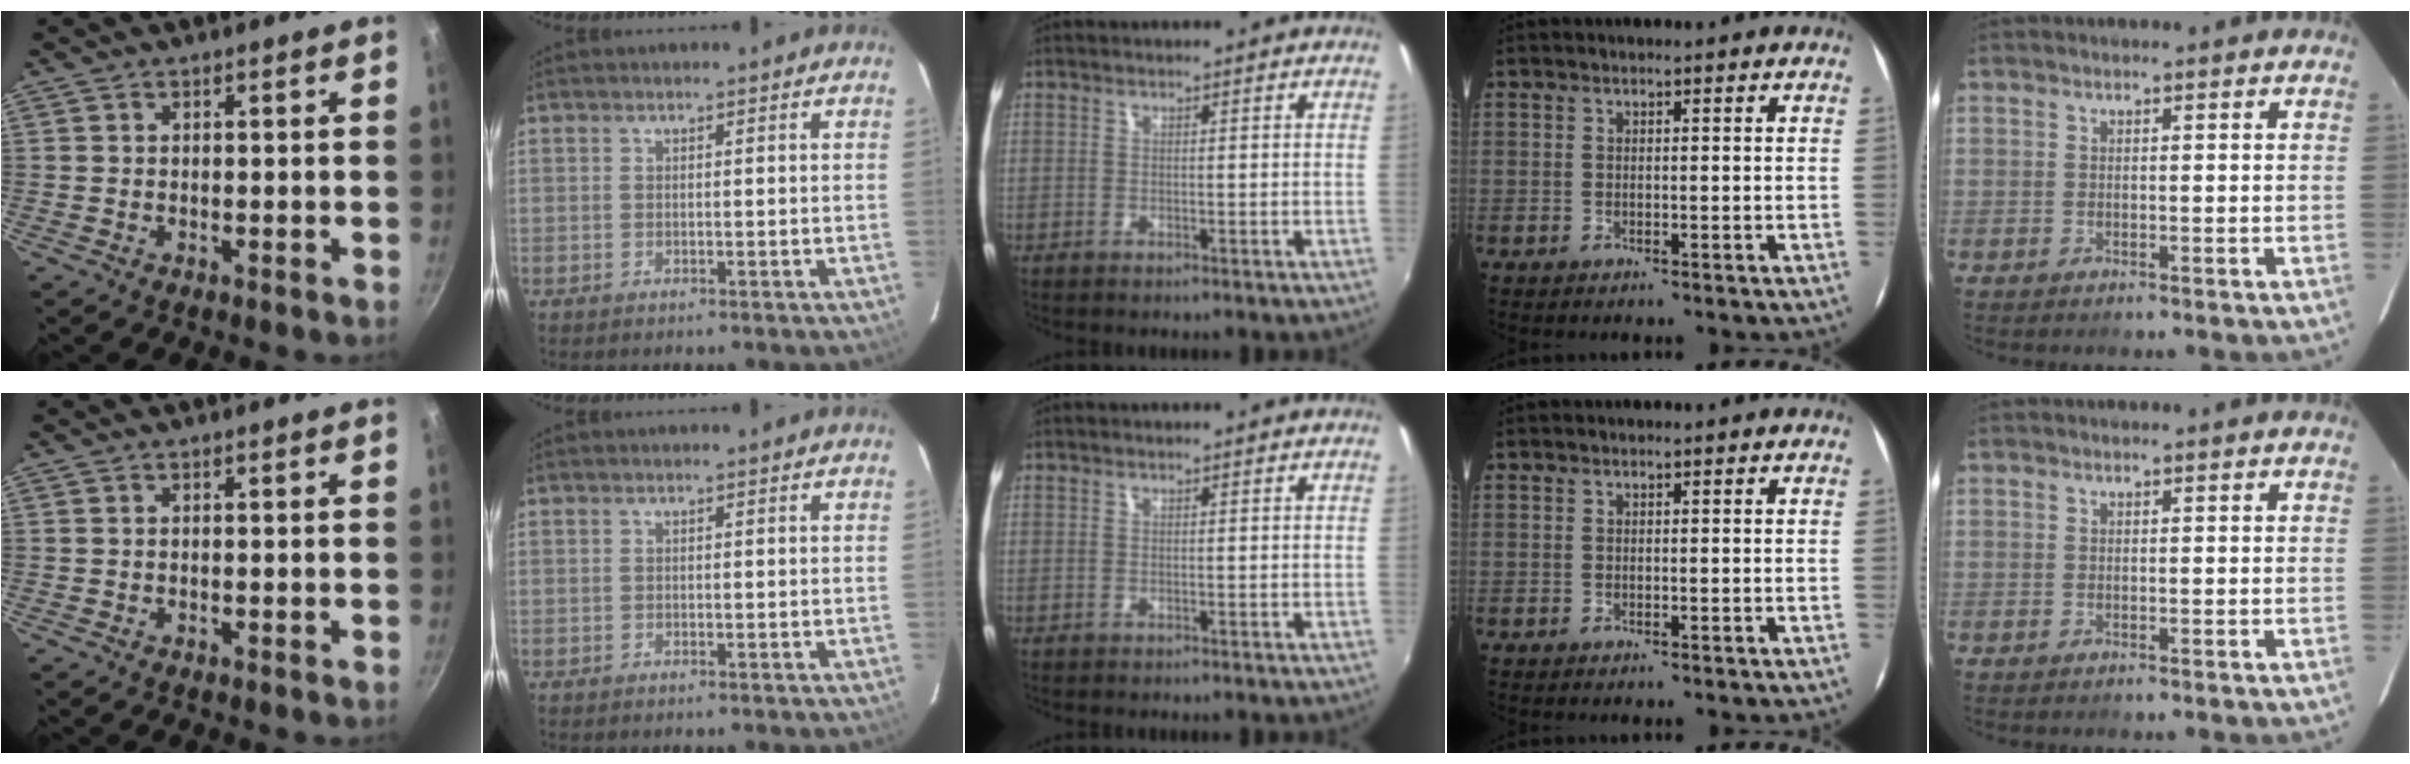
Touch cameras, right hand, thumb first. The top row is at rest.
{}